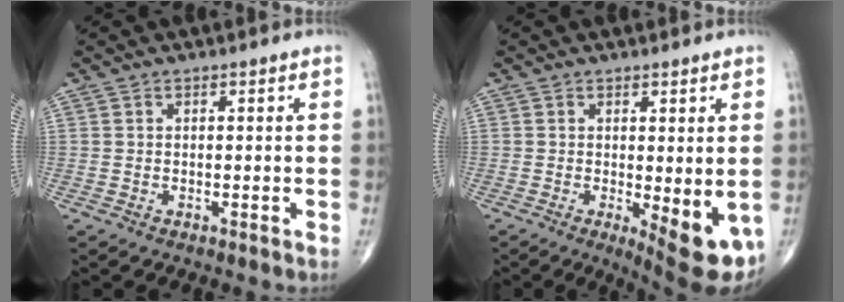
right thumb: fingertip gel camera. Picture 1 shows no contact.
{"total": 9.4, "force": [-2.2, 3.0, 8.7], "torque": [-0.105, -0.022, -0.021]}